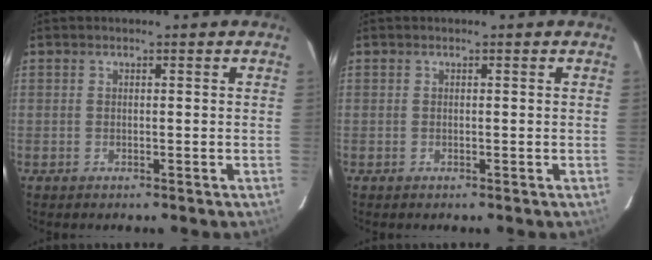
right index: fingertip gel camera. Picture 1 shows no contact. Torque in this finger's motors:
{"motor_torque": [0.00, 0.00, 0.03, 0.00]}